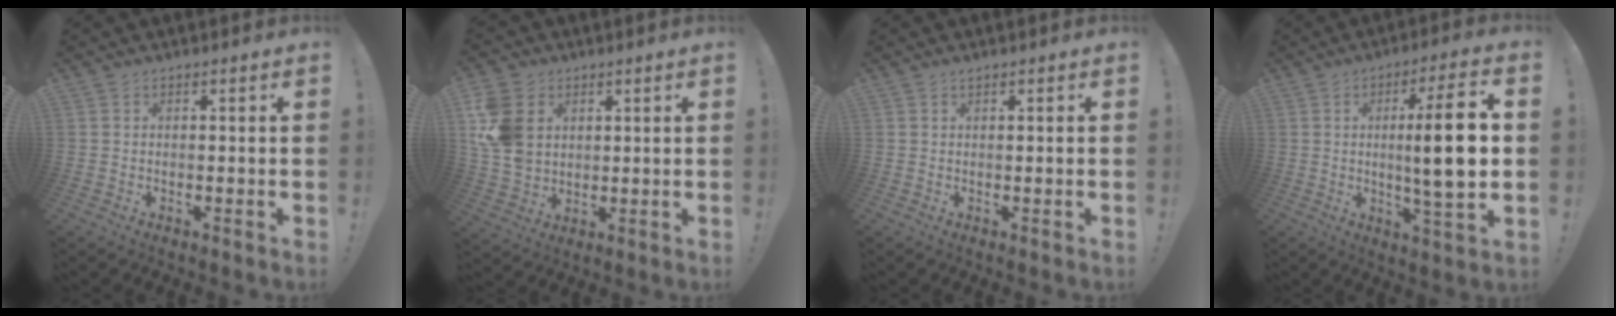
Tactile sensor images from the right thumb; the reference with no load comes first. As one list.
[{"total": 13.2, "force": [3.8, 10.3, 7.3], "torque": [-0.157, -0.008, 0.076]}, {"total": 0.5, "force": [0.4, -0.3, 0.3], "torque": [0.000, -0.003, 0.005]}, {"total": 14.9, "force": [0.6, 1.7, 14.8], "torque": [-0.243, -0.009, -0.006]}]